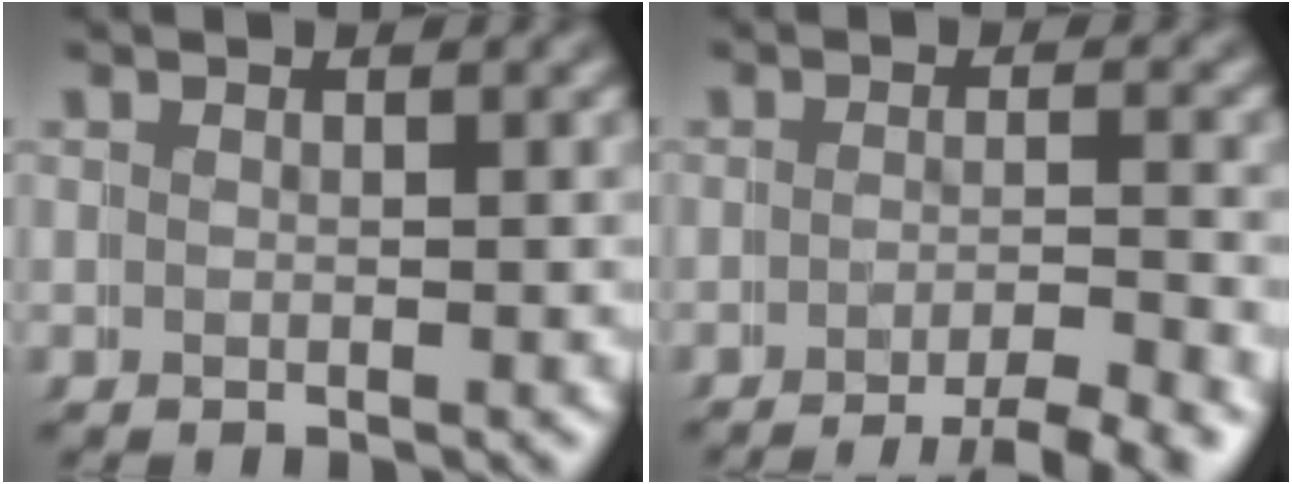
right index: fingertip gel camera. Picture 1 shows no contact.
{"total": 4.3, "force": [-3.2, 0.4, 2.8], "torque": [-0.041, -0.008, -0.055]}